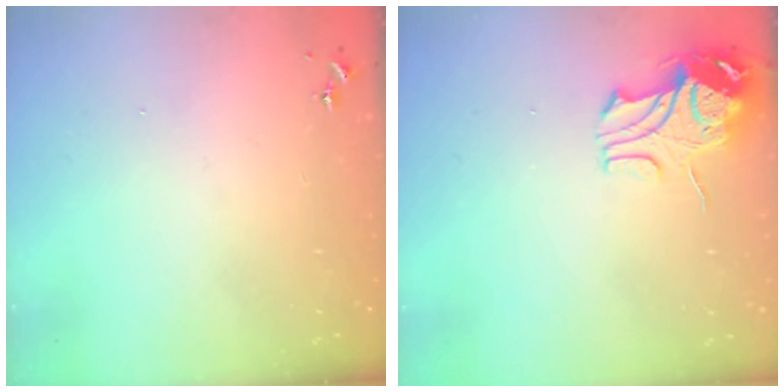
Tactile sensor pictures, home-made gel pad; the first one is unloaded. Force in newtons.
{"total": 9.4, "press": 9.3, "slide": 1.3}